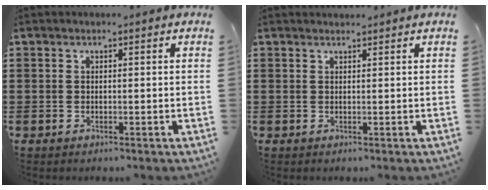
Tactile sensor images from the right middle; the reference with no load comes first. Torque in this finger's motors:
{"motor_torque": [-0.12, -0.26, -0.05, -0.02]}